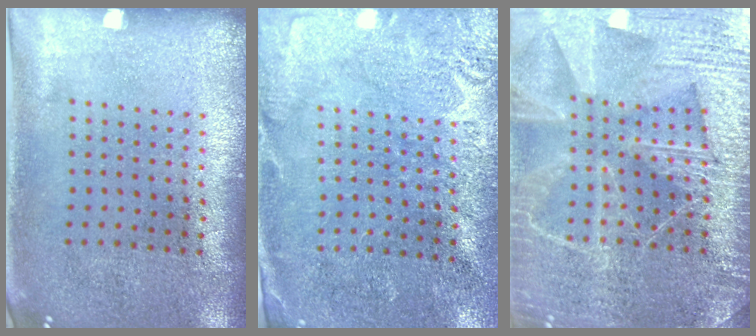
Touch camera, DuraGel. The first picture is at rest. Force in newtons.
{"total": 2.8, "press": 2.8, "slide": 0.3}
{"total": 6.3, "press": 6.3, "slide": 0.7}